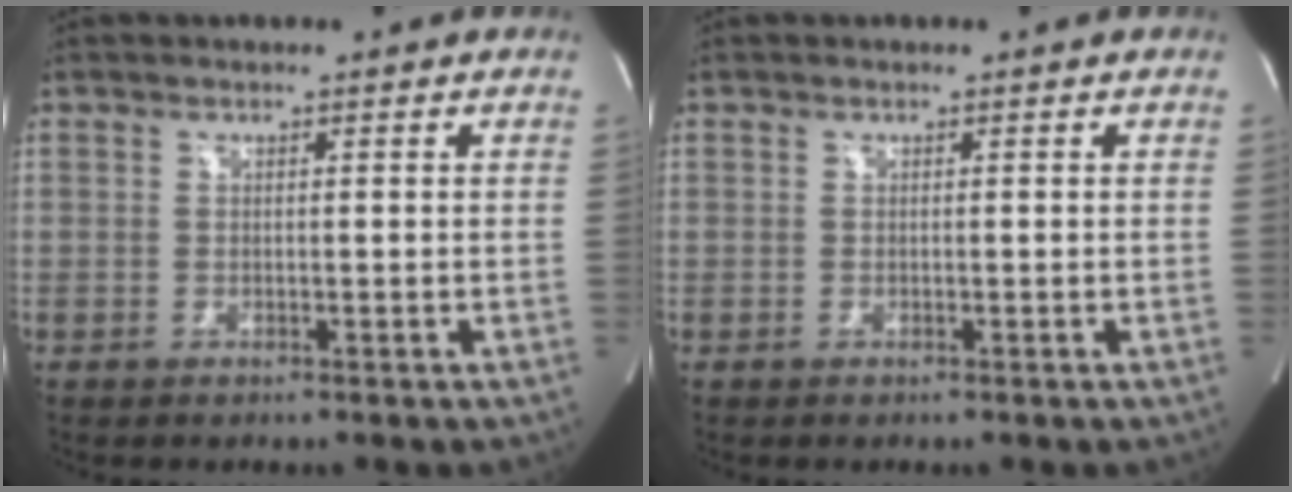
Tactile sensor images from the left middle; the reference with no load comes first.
{"total": 0.0}